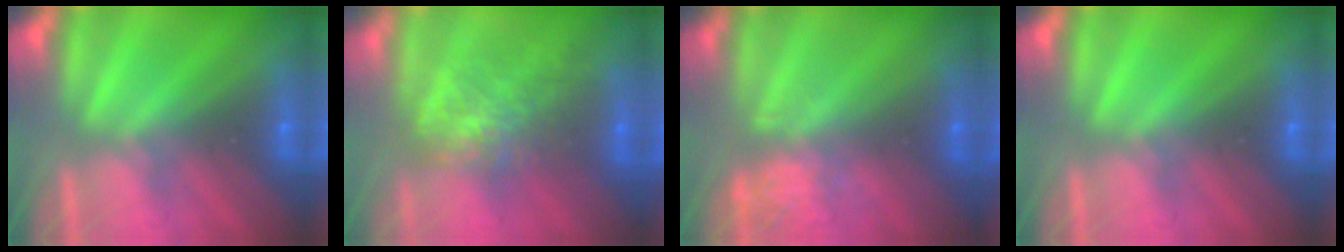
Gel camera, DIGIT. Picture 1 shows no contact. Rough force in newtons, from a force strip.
{"total": 8.7}
{"total": 4.5}
{"total": 0.0}